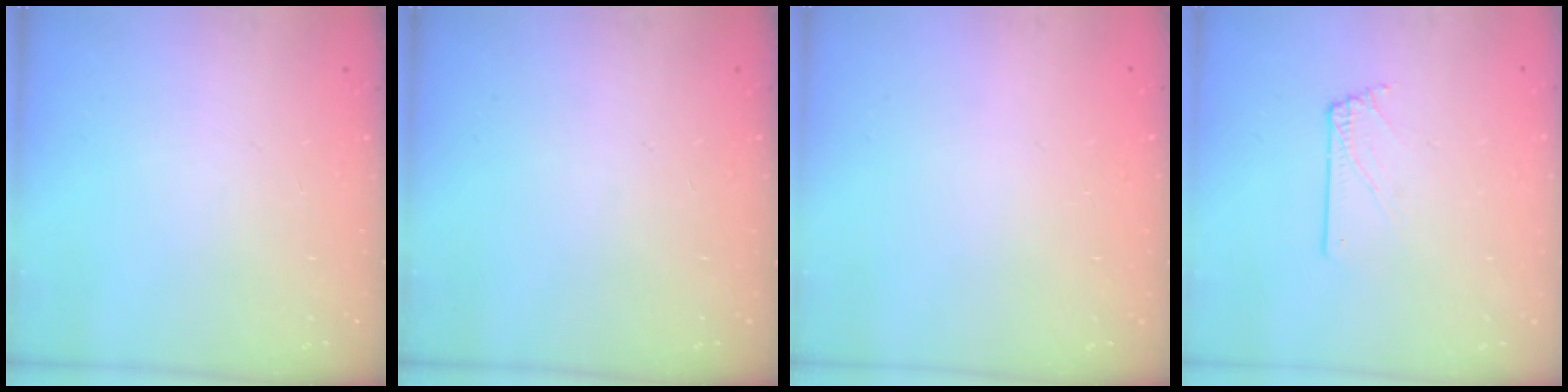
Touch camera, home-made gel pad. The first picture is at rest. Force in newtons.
{"total": 0.0}
{"total": 0.0}
{"total": 1.6, "press": 1.6, "slide": 0.2}